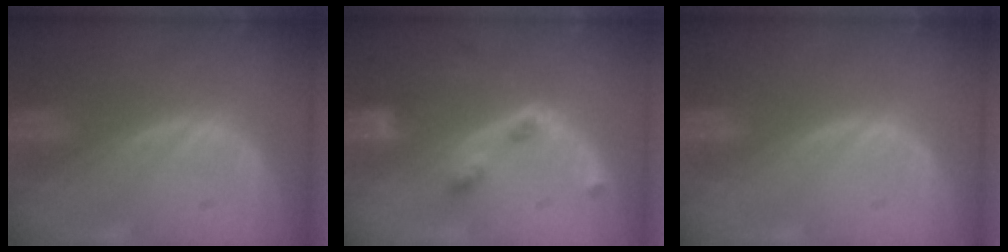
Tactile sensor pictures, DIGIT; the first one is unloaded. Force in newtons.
{"total": 4.4, "press": 4.0, "slide": 1.7}
{"total": 0.0}